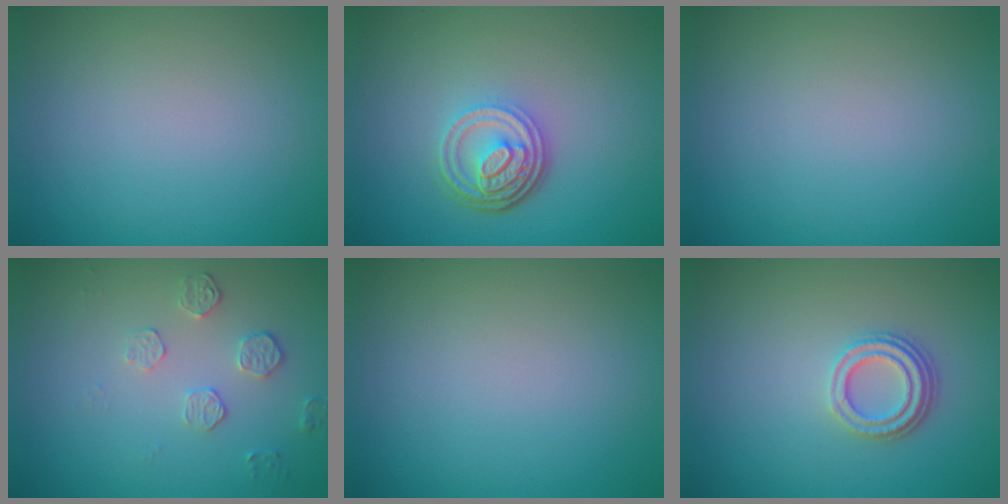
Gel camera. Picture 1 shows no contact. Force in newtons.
{"total": 4.9, "press": 3.5, "slide": 3.4}
{"total": 0.0}
{"total": 1.8, "press": 1.2, "slide": 1.3}
{"total": 0.0}
{"total": 3.1, "press": 2.4, "slide": 2.0}